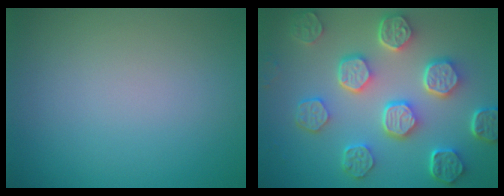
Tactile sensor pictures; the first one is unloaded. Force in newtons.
{"total": 7.9, "press": 6.0, "slide": 5.1}